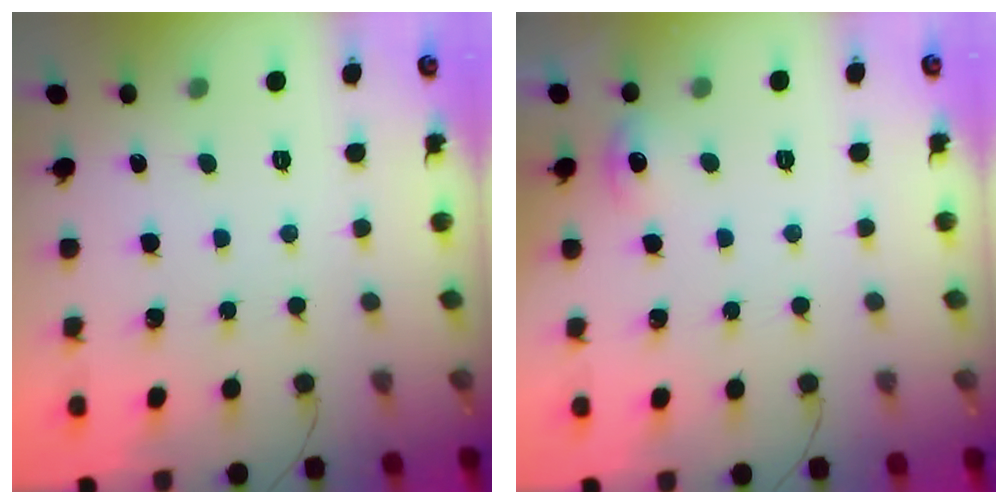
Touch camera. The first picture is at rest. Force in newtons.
{"total": 5.1, "press": 4.7, "slide": 1.8}